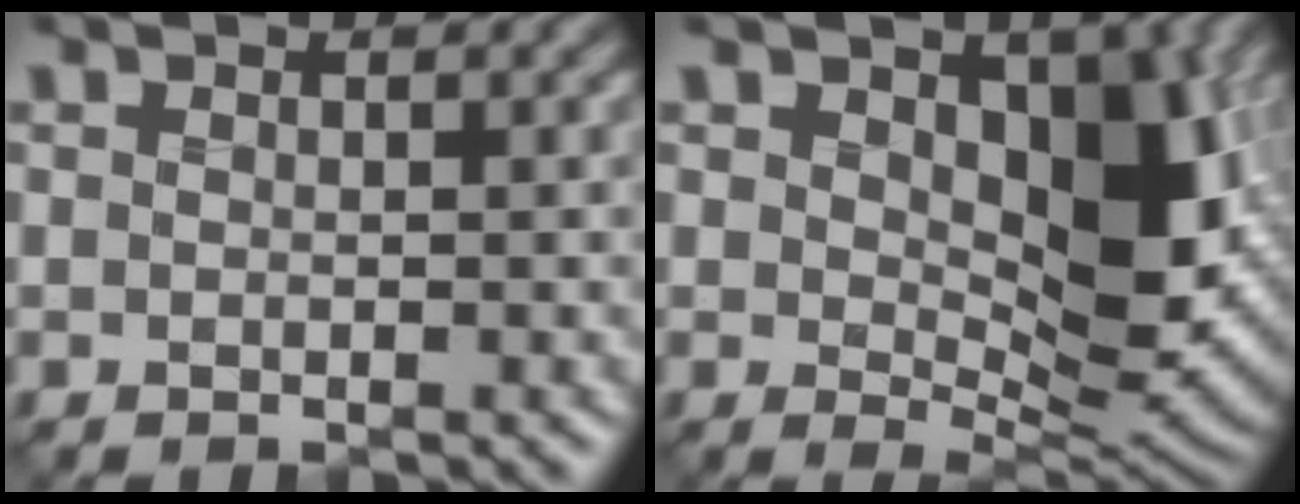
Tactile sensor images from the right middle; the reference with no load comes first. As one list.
[{"total": 9.7, "force": [1.9, 5.3, 7.9], "torque": [-0.124, -0.016, 0.029]}]